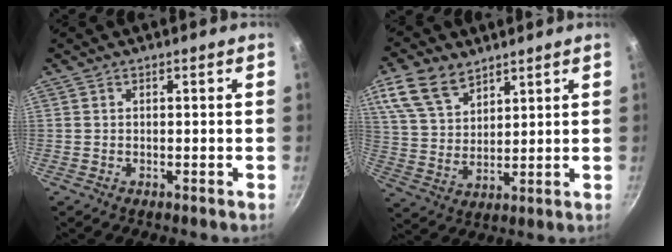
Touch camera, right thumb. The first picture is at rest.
{"total": 11.2, "force": [7.0, 6.5, 5.9], "torque": [-0.103, -0.021, 0.143]}